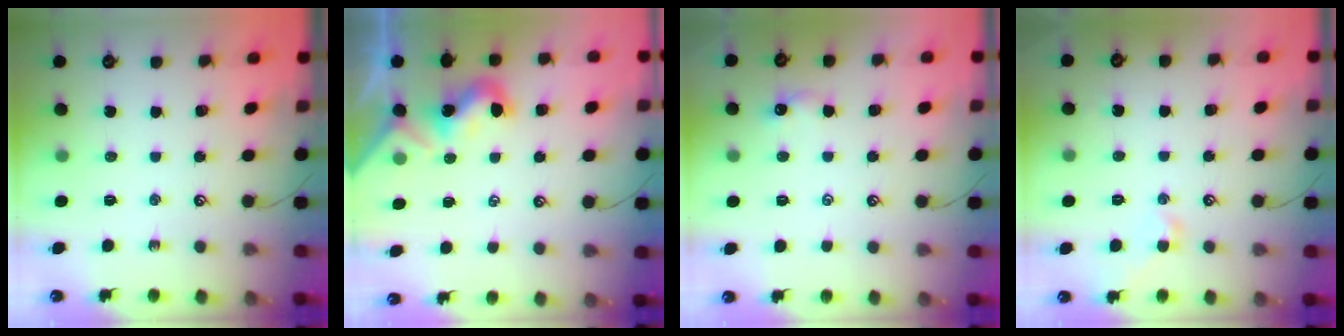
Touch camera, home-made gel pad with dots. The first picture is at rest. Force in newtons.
{"total": 1.6, "press": 1.6, "slide": 0.3}
{"total": 0.6, "press": 0.3, "slide": 0.6}
{"total": 2.9, "press": 2.9, "slide": 0.7}